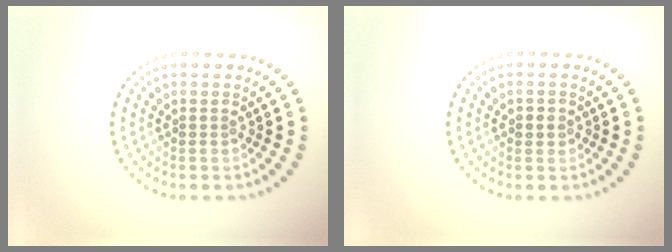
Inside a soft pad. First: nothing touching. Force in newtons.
{"total": 1.1, "press": 1.0, "slide": 0.4}